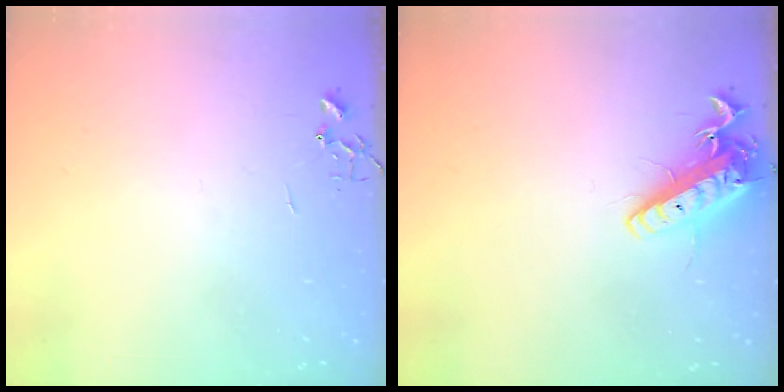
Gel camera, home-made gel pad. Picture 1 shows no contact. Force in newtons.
{"total": 14.7, "press": 14.4, "slide": 2.8}